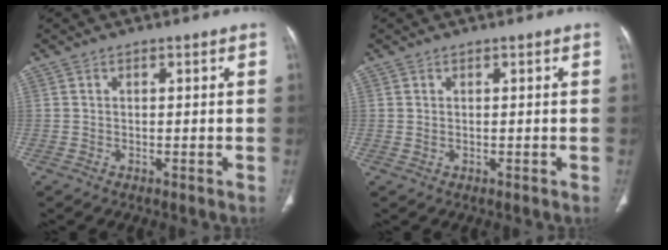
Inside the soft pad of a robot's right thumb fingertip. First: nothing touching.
{"total": 0.0}